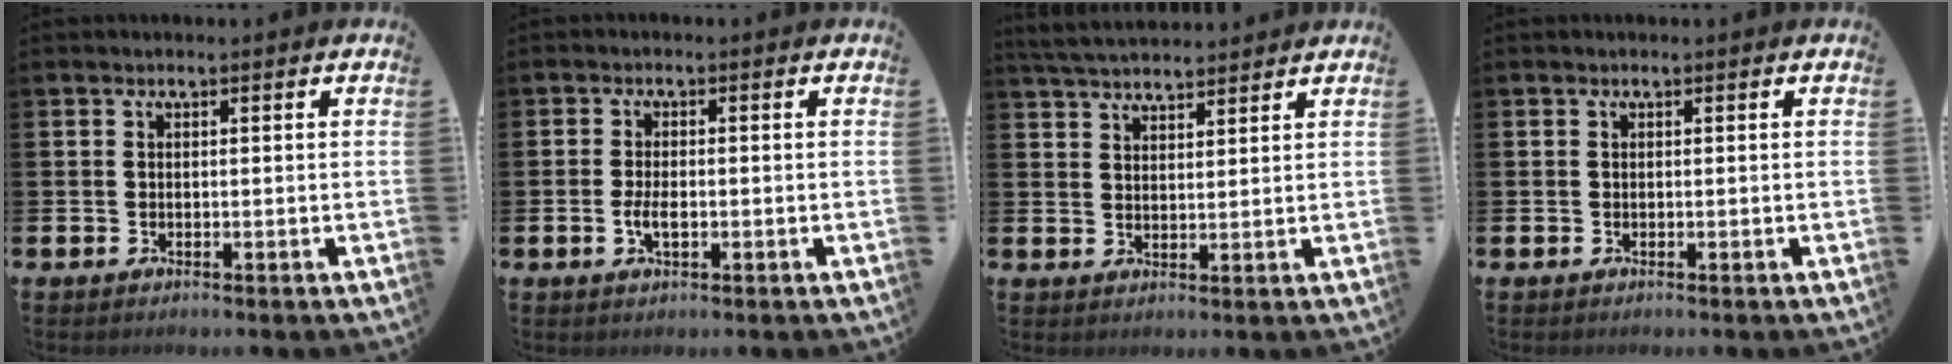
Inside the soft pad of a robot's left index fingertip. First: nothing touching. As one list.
[{"total": 2.5, "force": [-0.6, 1.1, 2.2], "torque": [-0.034, -0.002, -0.012]}, {"total": 4.4, "force": [4.2, 0.7, 0.6], "torque": [-0.030, -0.016, 0.080]}, {"total": 0.0}]